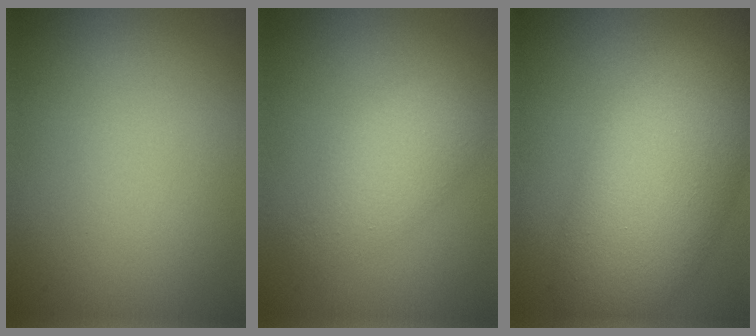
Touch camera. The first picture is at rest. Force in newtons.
{"total": 3.3, "press": 3.3, "slide": 0.1}
{"total": 8.8, "press": 8.8, "slide": 0.6}